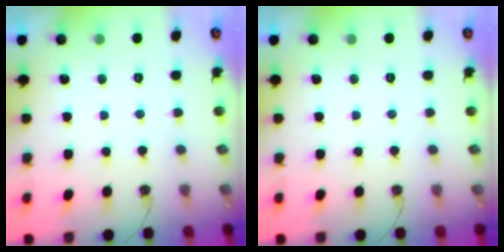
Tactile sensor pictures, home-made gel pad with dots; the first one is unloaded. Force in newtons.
{"total": 0.0}